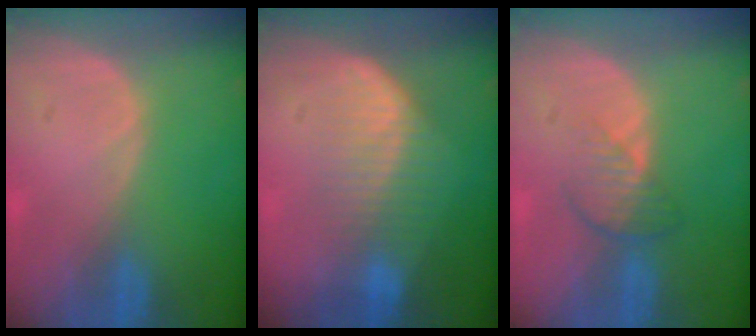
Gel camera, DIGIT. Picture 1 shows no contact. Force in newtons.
{"total": 6.9, "press": 6.5, "slide": 2.4}
{"total": 3.7, "press": 3.2, "slide": 1.9}